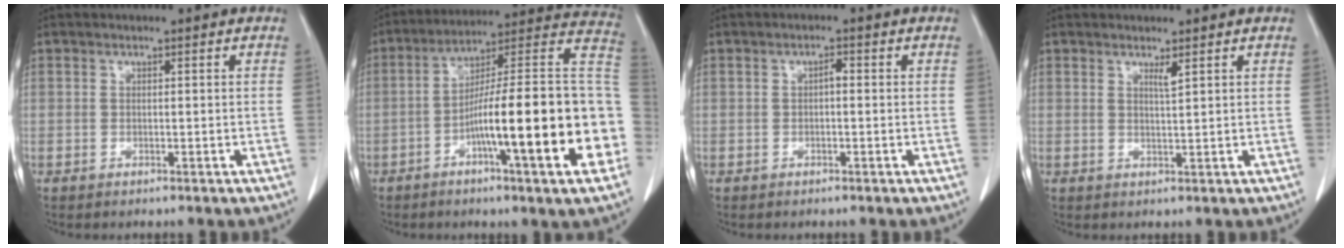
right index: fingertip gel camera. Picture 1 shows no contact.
{"total": 23.8, "force": [-6.3, 1.6, 22.9], "torque": [-0.256, 0.018, -0.098]}
{"total": 1.2, "force": [-0.1, 0.4, 1.1], "torque": [-0.017, 0.004, -0.002]}
{"total": 1.3, "force": [0.9, -0.2, 0.9], "torque": [-0.019, -0.010, 0.017]}